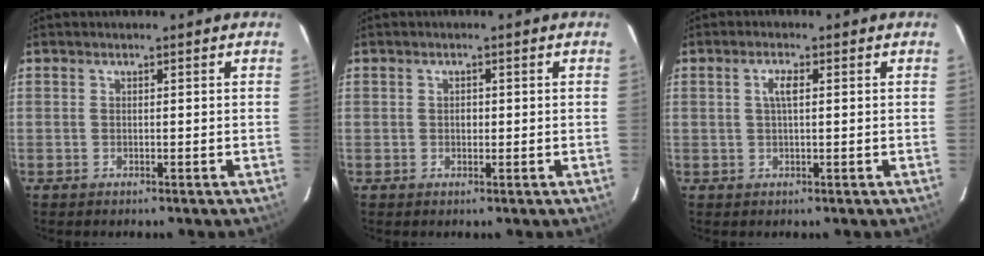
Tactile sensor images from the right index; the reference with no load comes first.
{"total": 1.1, "force": [0.0, 1.0, 0.6], "torque": [-0.009, 0.004, -0.001]}
{"total": 2.5, "force": [0.5, 0.7, 2.3], "torque": [-0.046, 0.005, 0.009]}